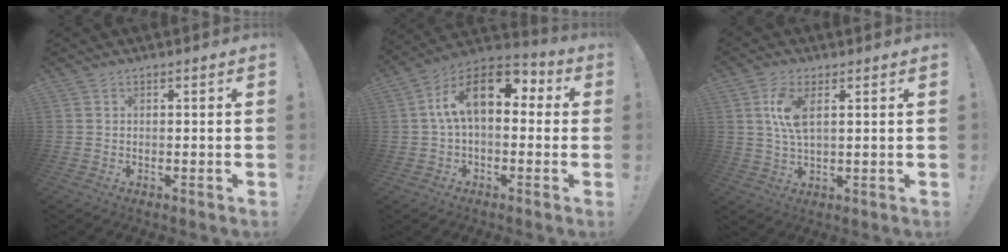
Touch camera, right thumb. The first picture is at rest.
{"total": 16.1, "force": [4.2, 8.6, 12.9], "torque": [-0.225, 0.001, 0.073]}
{"total": 8.2, "force": [2.6, 3.3, 7.1], "torque": [-0.137, -0.008, 0.042]}